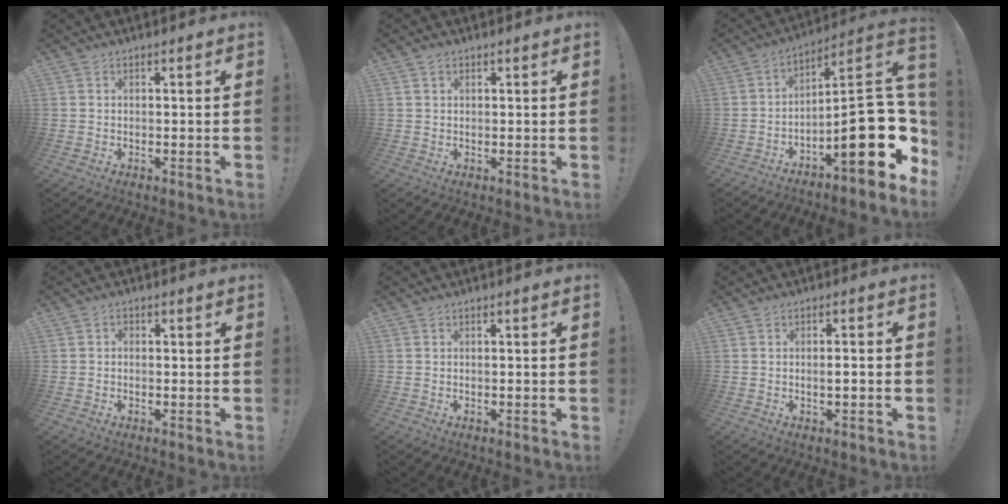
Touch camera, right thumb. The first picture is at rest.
{"total": 1.1, "force": [0.7, 0.7, 0.4], "torque": [-0.008, 0.001, 0.013]}
{"total": 23.1, "force": [-5.4, 7.5, 21.2], "torque": [-0.310, 0.027, -0.074]}
{"total": 1.1, "force": [-0.5, 0.8, 0.4], "torque": [-0.016, 0.007, -0.008]}
{"total": 0.0}
{"total": 2.3, "force": [-0.7, 0.1, 2.2], "torque": [-0.034, 0.001, -0.016]}